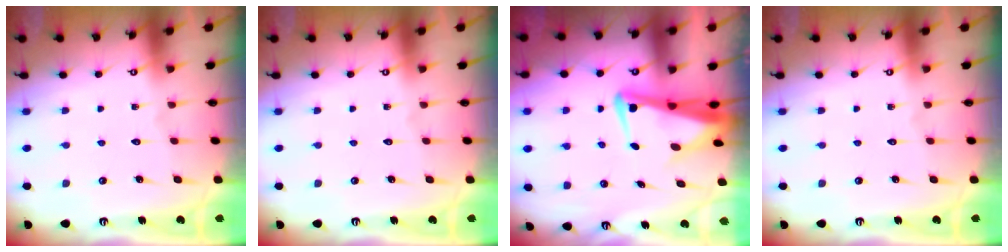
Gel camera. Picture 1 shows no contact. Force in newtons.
{"total": 0.0}
{"total": 5.2, "press": 5.0, "slide": 1.3}
{"total": 0.0}